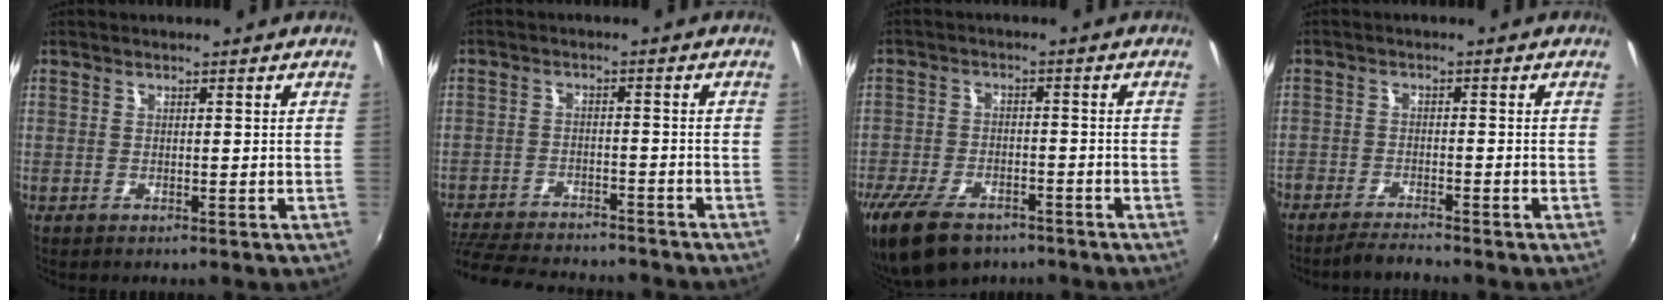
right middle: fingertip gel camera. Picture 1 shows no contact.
{"total": 18.1, "force": [-15.7, 4.9, 7.5], "torque": [-0.168, -0.023, -0.234]}
{"total": 12.9, "force": [-9.3, 6.3, 6.4], "torque": [-0.164, -0.031, -0.163]}
{"total": 4.3, "force": [-4.1, 0.2, 1.3], "torque": [-0.046, -0.014, -0.079]}